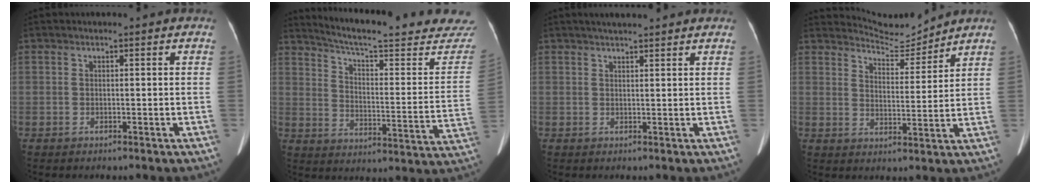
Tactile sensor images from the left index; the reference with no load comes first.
{"total": 27.1, "force": [25.0, 2.8, 10.0], "torque": [-0.144, -0.087, 0.314]}
{"total": 5.4, "force": [4.7, 0.5, 2.6], "torque": [-0.036, 0.025, 0.064]}
{"total": 6.1, "force": [6.0, -0.2, -0.8], "torque": [0.000, -0.010, 0.099]}